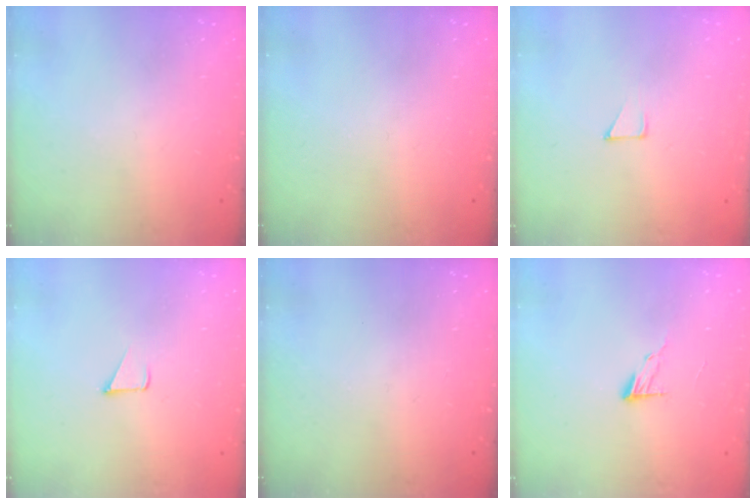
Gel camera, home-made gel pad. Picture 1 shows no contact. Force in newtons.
{"total": 0.0}
{"total": 2.8, "press": 2.8, "slide": 0.2}
{"total": 1.8, "press": 1.7, "slide": 0.1}
{"total": 0.0}
{"total": 6.1, "press": 6.1, "slide": 0.5}